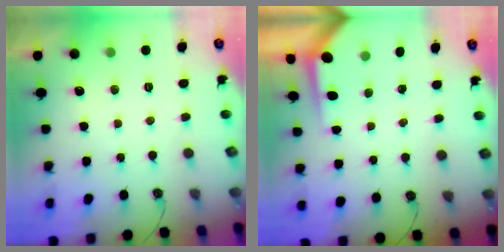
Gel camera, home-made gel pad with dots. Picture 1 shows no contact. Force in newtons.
{"total": 3.7, "press": 3.6, "slide": 0.3}